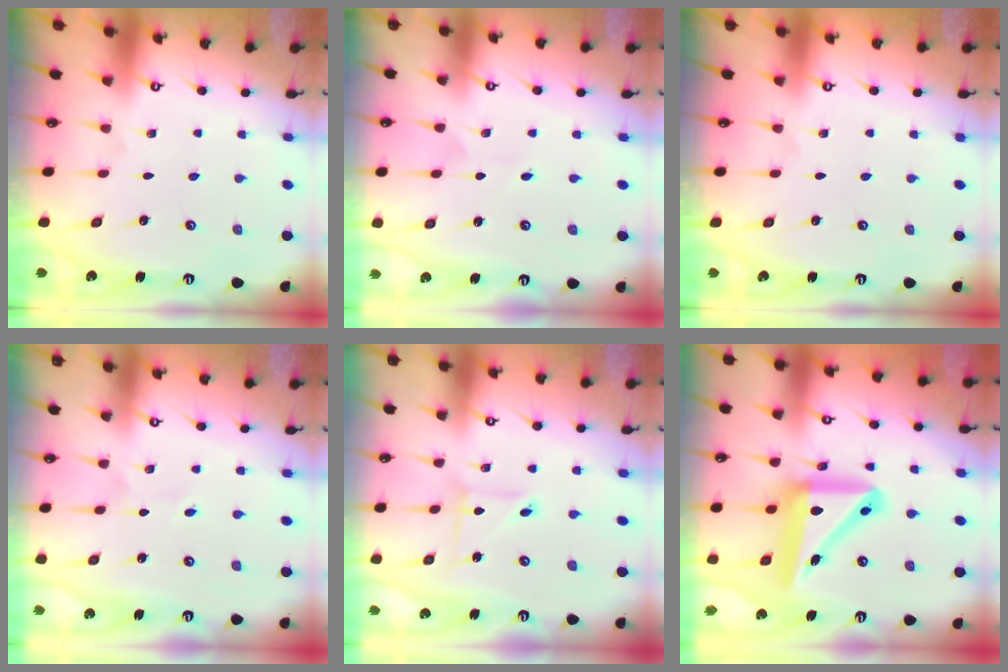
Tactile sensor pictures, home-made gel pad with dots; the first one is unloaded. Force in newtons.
{"total": 2.2, "press": 2.2, "slide": 0.2}
{"total": 0.0}
{"total": 2.2, "press": 2.0, "slide": 0.8}
{"total": 3.1, "press": 3.1, "slide": 0.3}
{"total": 17.5, "press": 17.3, "slide": 2.3}